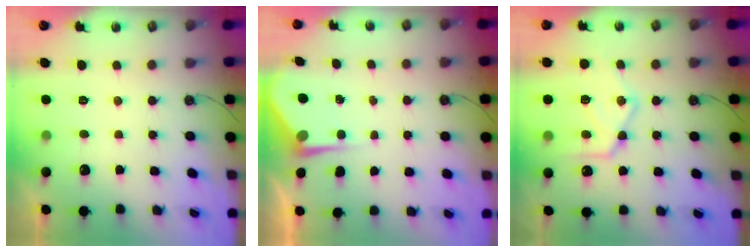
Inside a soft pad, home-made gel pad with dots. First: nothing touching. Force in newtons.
{"total": 4.9, "press": 4.9, "slide": 0.2}
{"total": 18.1, "press": 18.0, "slide": 1.6}